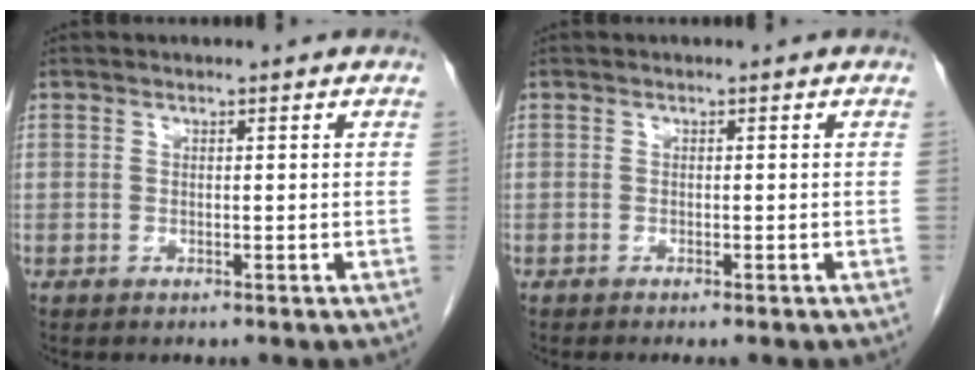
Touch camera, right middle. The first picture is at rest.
{"total": 1.2, "force": [-1.0, 0.0, 0.6], "torque": [-0.011, -0.004, -0.013]}